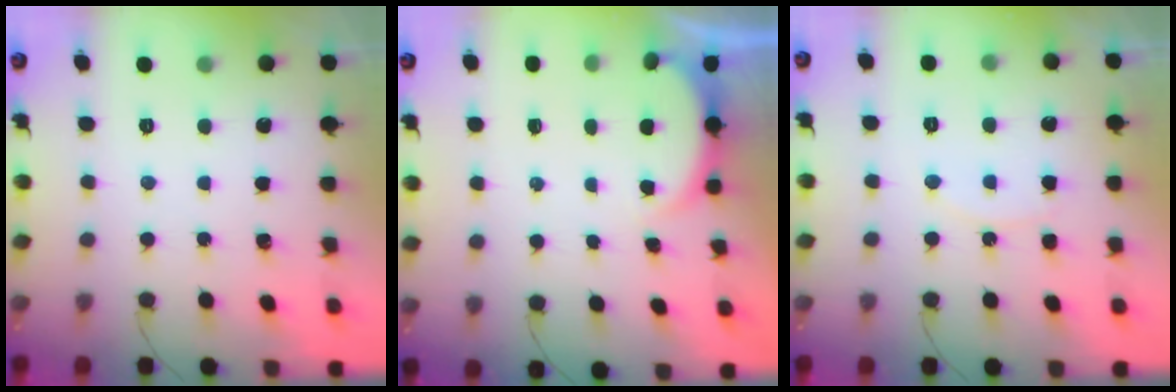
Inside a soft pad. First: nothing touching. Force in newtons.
{"total": 2.6, "press": 2.6, "slide": 0.6}
{"total": 6.9, "press": 6.9, "slide": 0.7}